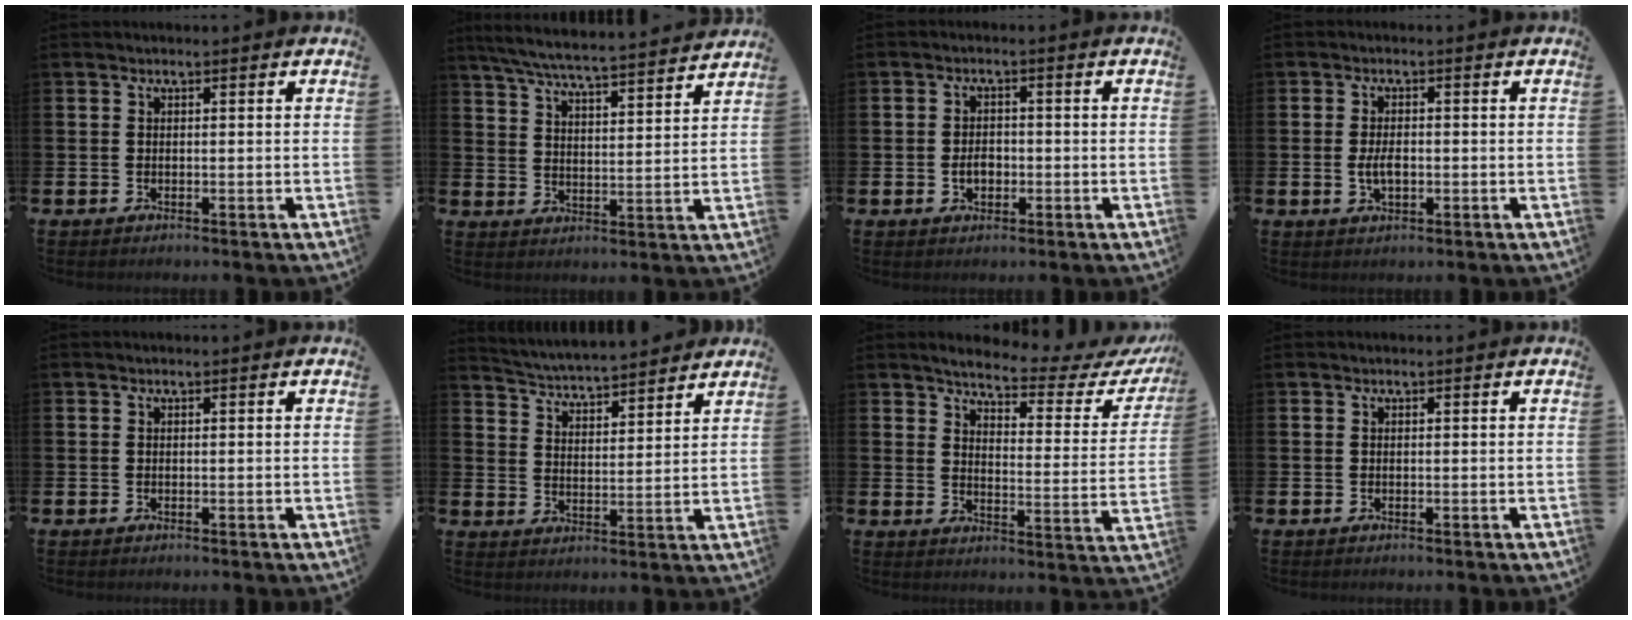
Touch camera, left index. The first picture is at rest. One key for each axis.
{"total": 6.6, "fx": 6.3, "fy": 0.0, "fz": 2.2, "tx": -0.065, "ty": -0.046, "tz": 0.108}
{"total": 2.5, "fx": -0.6, "fy": 1.7, "fz": 1.7, "tx": -0.024, "ty": 0.002, "tz": -0.015}
{"total": 2.9, "fx": -0.3, "fy": 1.5, "fz": 2.5, "tx": -0.039, "ty": 0.001, "tz": -0.009}
{"total": 0.0}
{"total": 4.7, "fx": 4.7, "fy": 0.1, "fz": 0.1, "tx": -0.026, "ty": -0.038, "tz": 0.081}
{"total": 4.3, "fx": 3.8, "fy": 0.8, "fz": 2.0, "tx": -0.053, "ty": -0.033, "tz": 0.055}
{"total": 0.0}